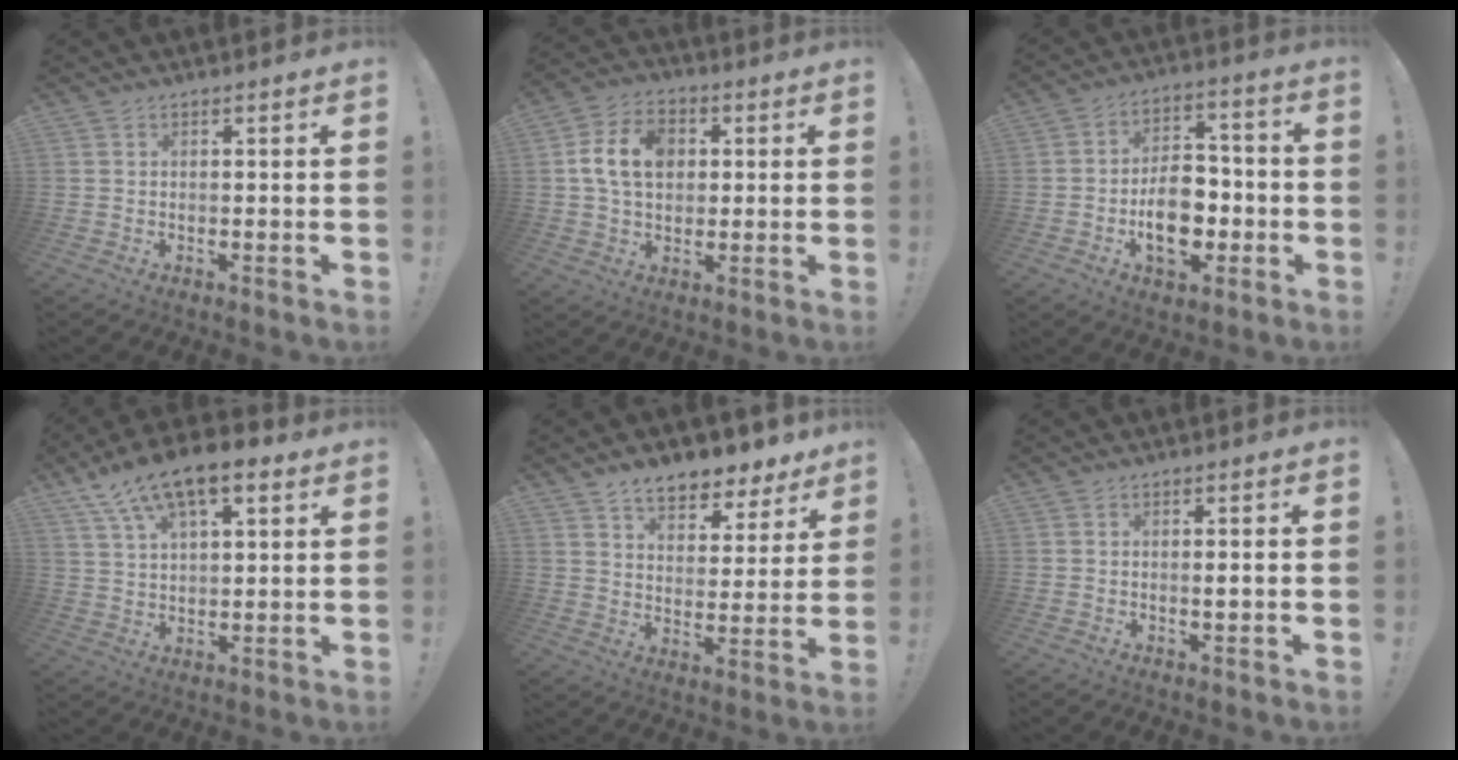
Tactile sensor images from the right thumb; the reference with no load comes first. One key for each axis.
{"total": 12.3, "fx": 2.2, "fy": 9.0, "fz": 8.0, "tx": -0.144, "ty": 0.013, "tz": 0.043}
{"total": 15.7, "fx": -3.7, "fy": 10.6, "fz": 11.0, "tx": -0.162, "ty": 0.022, "tz": -0.060}
{"total": 13.6, "fx": 8.3, "fy": 5.6, "fz": 9.2, "tx": -0.158, "ty": -0.038, "tz": 0.148}
{"total": 9.7, "fx": 7.9, "fy": 4.3, "fz": 3.7, "tx": -0.045, "ty": -0.067, "tz": 0.140}
{"total": 1.5, "fx": -0.1, "fy": 0.0, "fz": 1.5, "tx": -0.019, "ty": -0.004, "tz": -0.004}